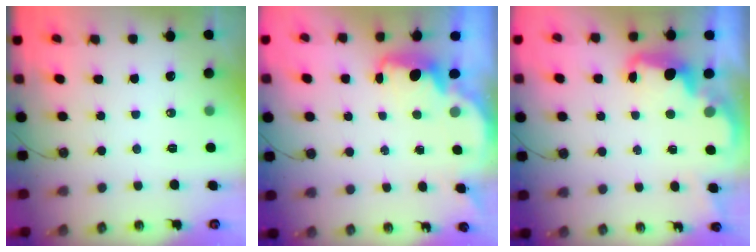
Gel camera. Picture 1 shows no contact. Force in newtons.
{"total": 2.4, "press": 2.3, "slide": 0.6}
{"total": 2.8, "press": 2.7, "slide": 0.7}